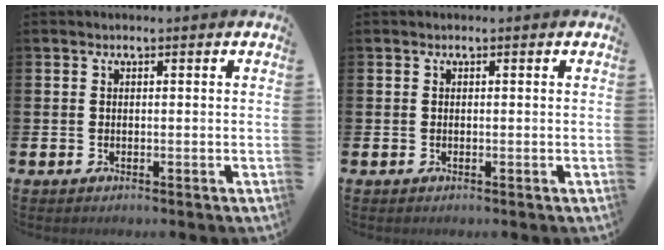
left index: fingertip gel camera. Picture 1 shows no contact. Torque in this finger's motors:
{"motor_torque": [-0.11, -0.05, -0.07, -0.01]}